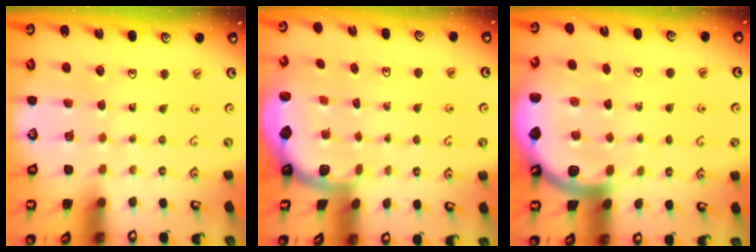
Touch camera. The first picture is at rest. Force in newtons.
{"total": 1.9, "press": 1.8, "slide": 0.6}
{"total": 6.1, "press": 6.1, "slide": 0.7}